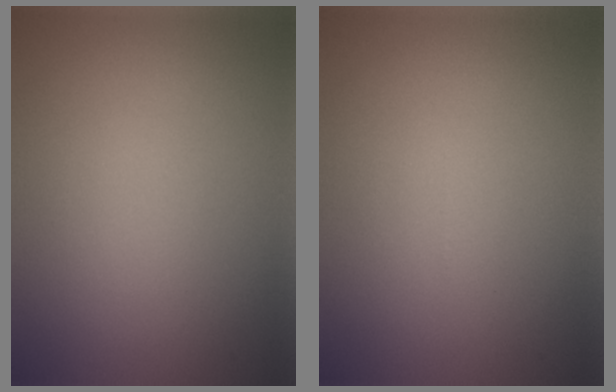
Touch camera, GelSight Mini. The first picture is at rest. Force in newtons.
{"total": 0.0}